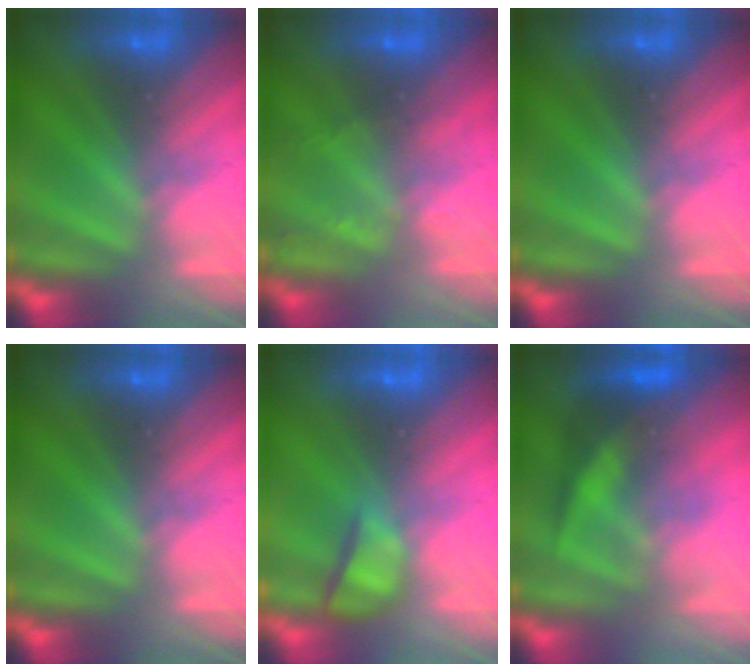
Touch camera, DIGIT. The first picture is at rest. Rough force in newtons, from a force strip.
{"total": 2.1}
{"total": 0.0}
{"total": 0.0}
{"total": 4.2}
{"total": 2.9}